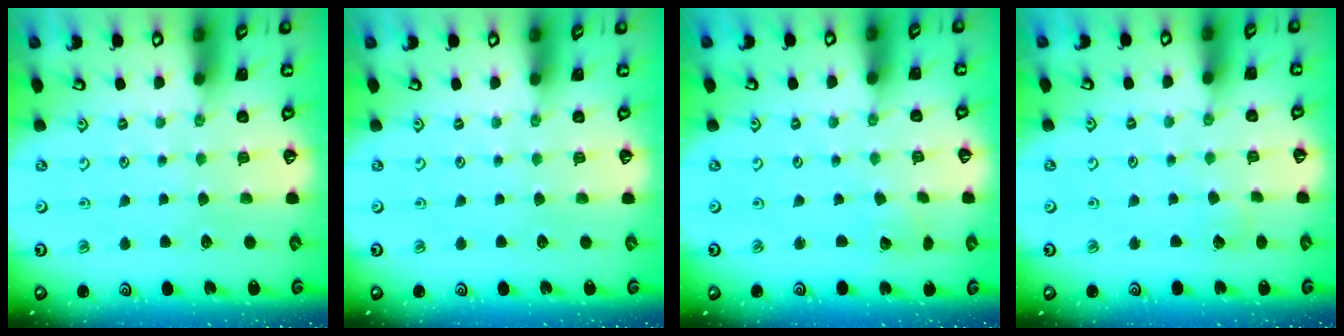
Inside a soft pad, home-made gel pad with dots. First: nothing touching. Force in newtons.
{"total": 0.0}
{"total": 1.7, "press": 1.7, "slide": 0.1}
{"total": 2.0, "press": 2.0, "slide": 0.1}